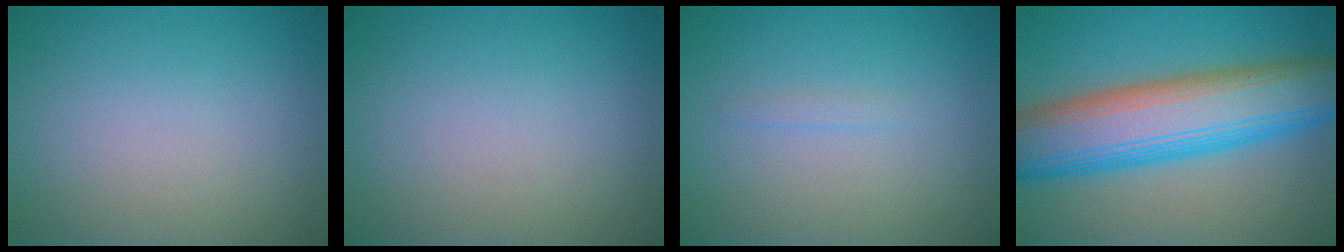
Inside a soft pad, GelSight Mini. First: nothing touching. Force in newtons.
{"total": 0.0}
{"total": 0.6, "press": 0.6, "slide": 0.1}
{"total": 12.3, "press": 12.3, "slide": 0.2}